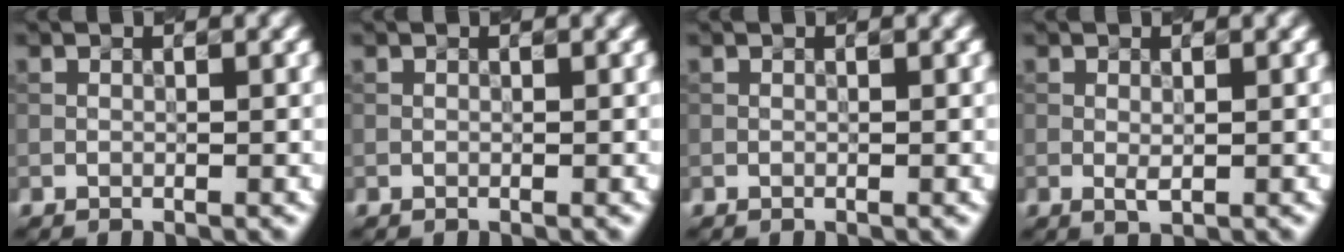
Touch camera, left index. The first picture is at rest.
{"total": 0.0}
{"total": 0.0}
{"total": 1.1, "force": [0.0, 0.4, 1.0], "torque": [-0.019, -0.003, 0.000]}